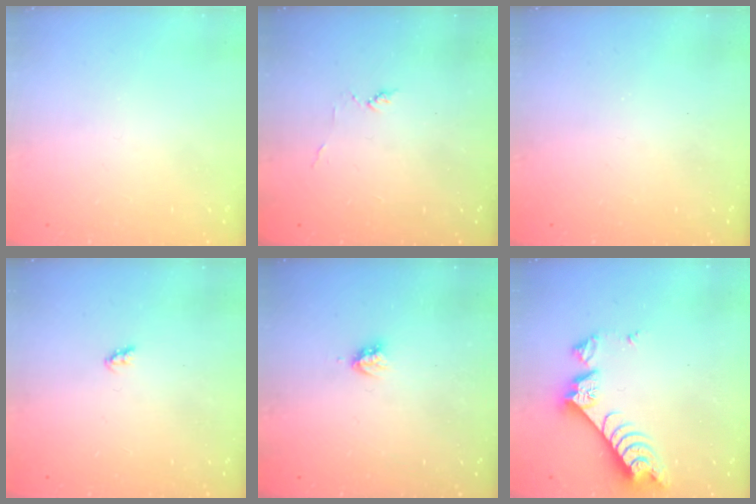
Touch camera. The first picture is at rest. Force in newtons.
{"total": 2.6, "press": 2.6, "slide": 0.3}
{"total": 0.0}
{"total": 2.5, "press": 2.5, "slide": 0.3}
{"total": 3.5, "press": 3.5, "slide": 0.1}
{"total": 8.5, "press": 8.4, "slide": 1.0}